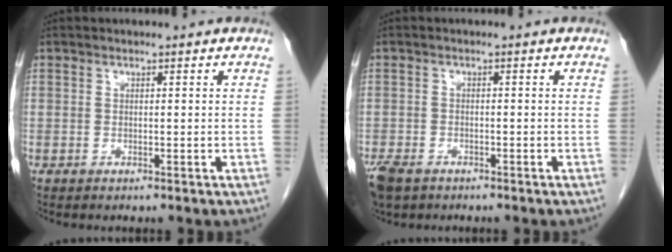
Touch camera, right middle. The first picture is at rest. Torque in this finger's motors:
{"motor_torque": [0.34, -0.20, 0.30, 0.07]}